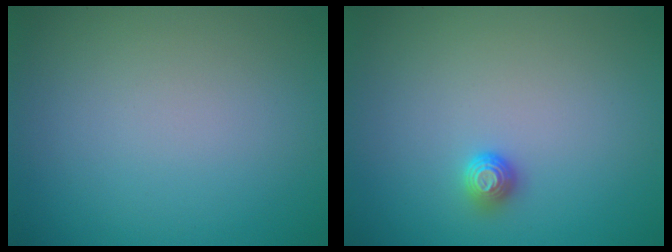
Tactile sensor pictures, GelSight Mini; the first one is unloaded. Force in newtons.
{"total": 1.2, "press": 1.1, "slide": 0.4}